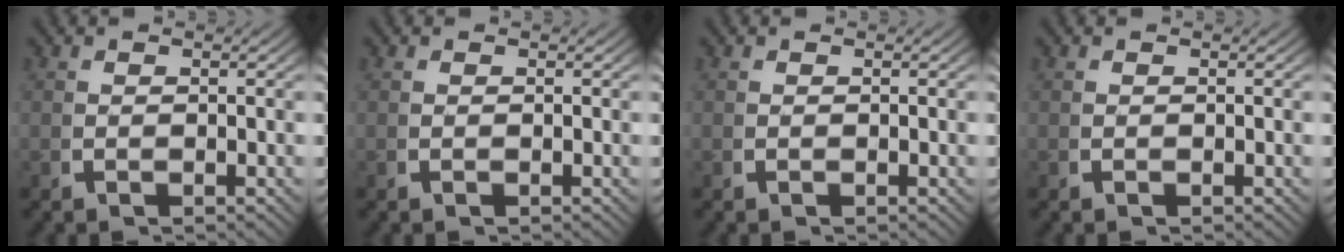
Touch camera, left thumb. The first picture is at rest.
{"total": 0.0}
{"total": 0.0}
{"total": 0.0}